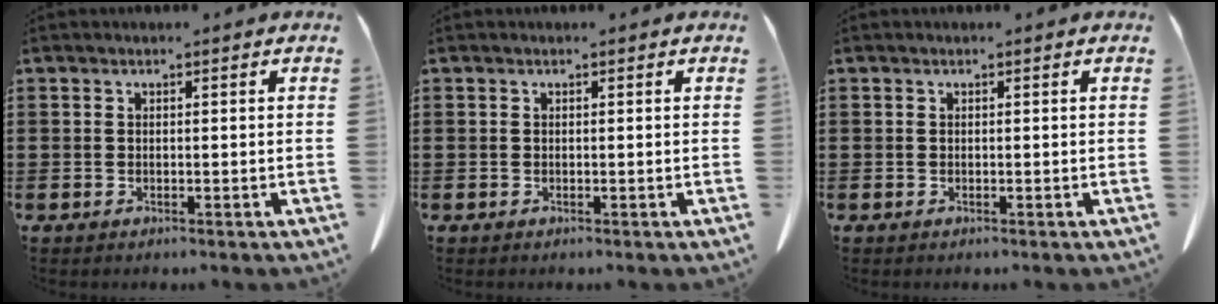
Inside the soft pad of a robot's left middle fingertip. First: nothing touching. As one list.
[{"total": 0.0}, {"total": 0.0}]